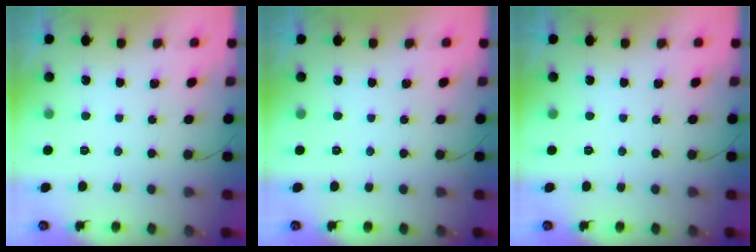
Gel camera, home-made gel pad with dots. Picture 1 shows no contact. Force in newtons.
{"total": 0.0}
{"total": 0.0}